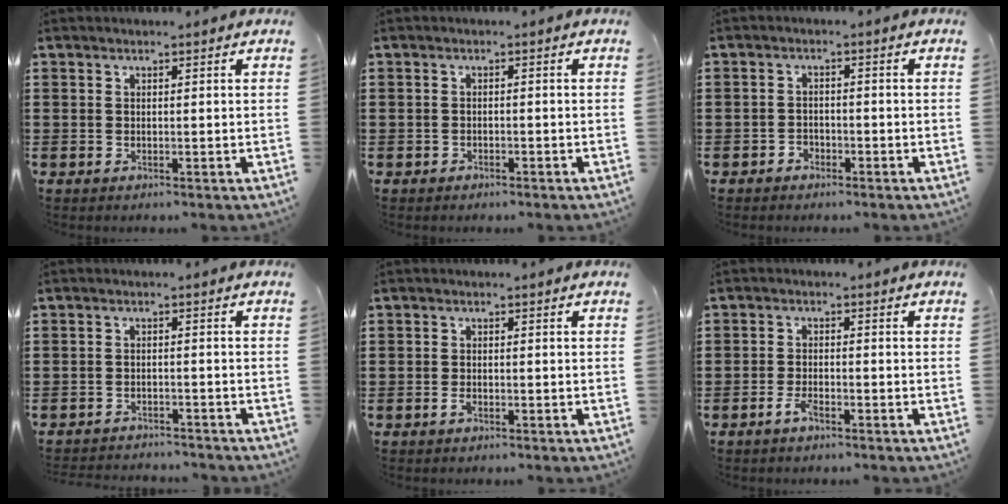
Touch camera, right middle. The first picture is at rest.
{"total": 0.9, "force": [-0.8, 0.4, 0.0], "torque": [-0.003, 0.002, -0.019]}
{"total": 1.7, "force": [-1.5, 0.9, 0.1], "torque": [-0.007, 0.003, -0.033]}
{"total": 2.3, "force": [-2.3, 0.2, -0.1], "torque": [-0.005, 0.001, -0.050]}
{"total": 1.2, "force": [-0.7, 0.5, 0.8], "torque": [-0.025, -0.006, -0.016]}
{"total": 2.7, "force": [-1.7, 0.7, 1.9], "torque": [-0.047, -0.002, -0.037]}